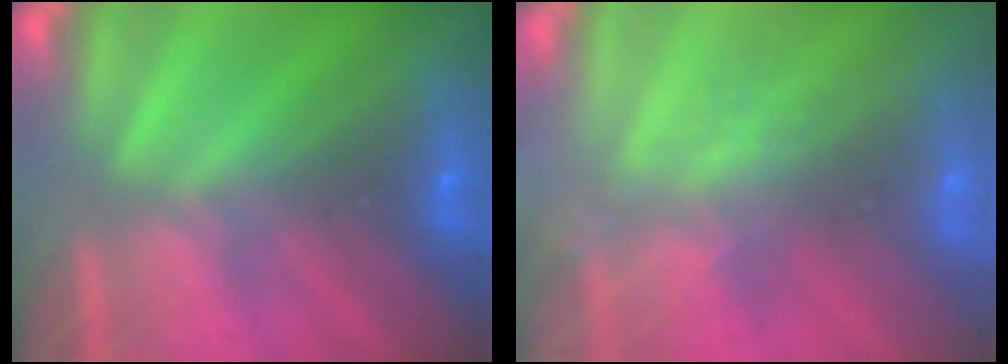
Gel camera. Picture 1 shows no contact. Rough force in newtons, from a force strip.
{"total": 2.2}